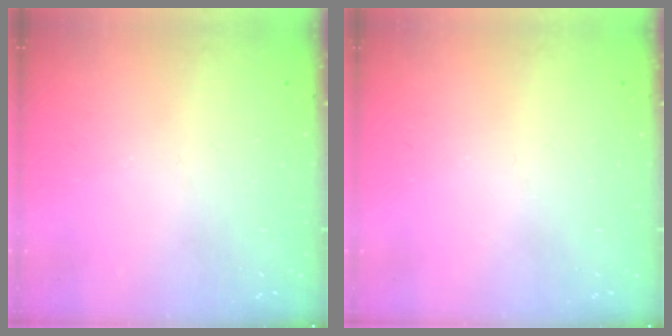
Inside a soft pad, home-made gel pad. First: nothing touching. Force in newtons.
{"total": 0.0}